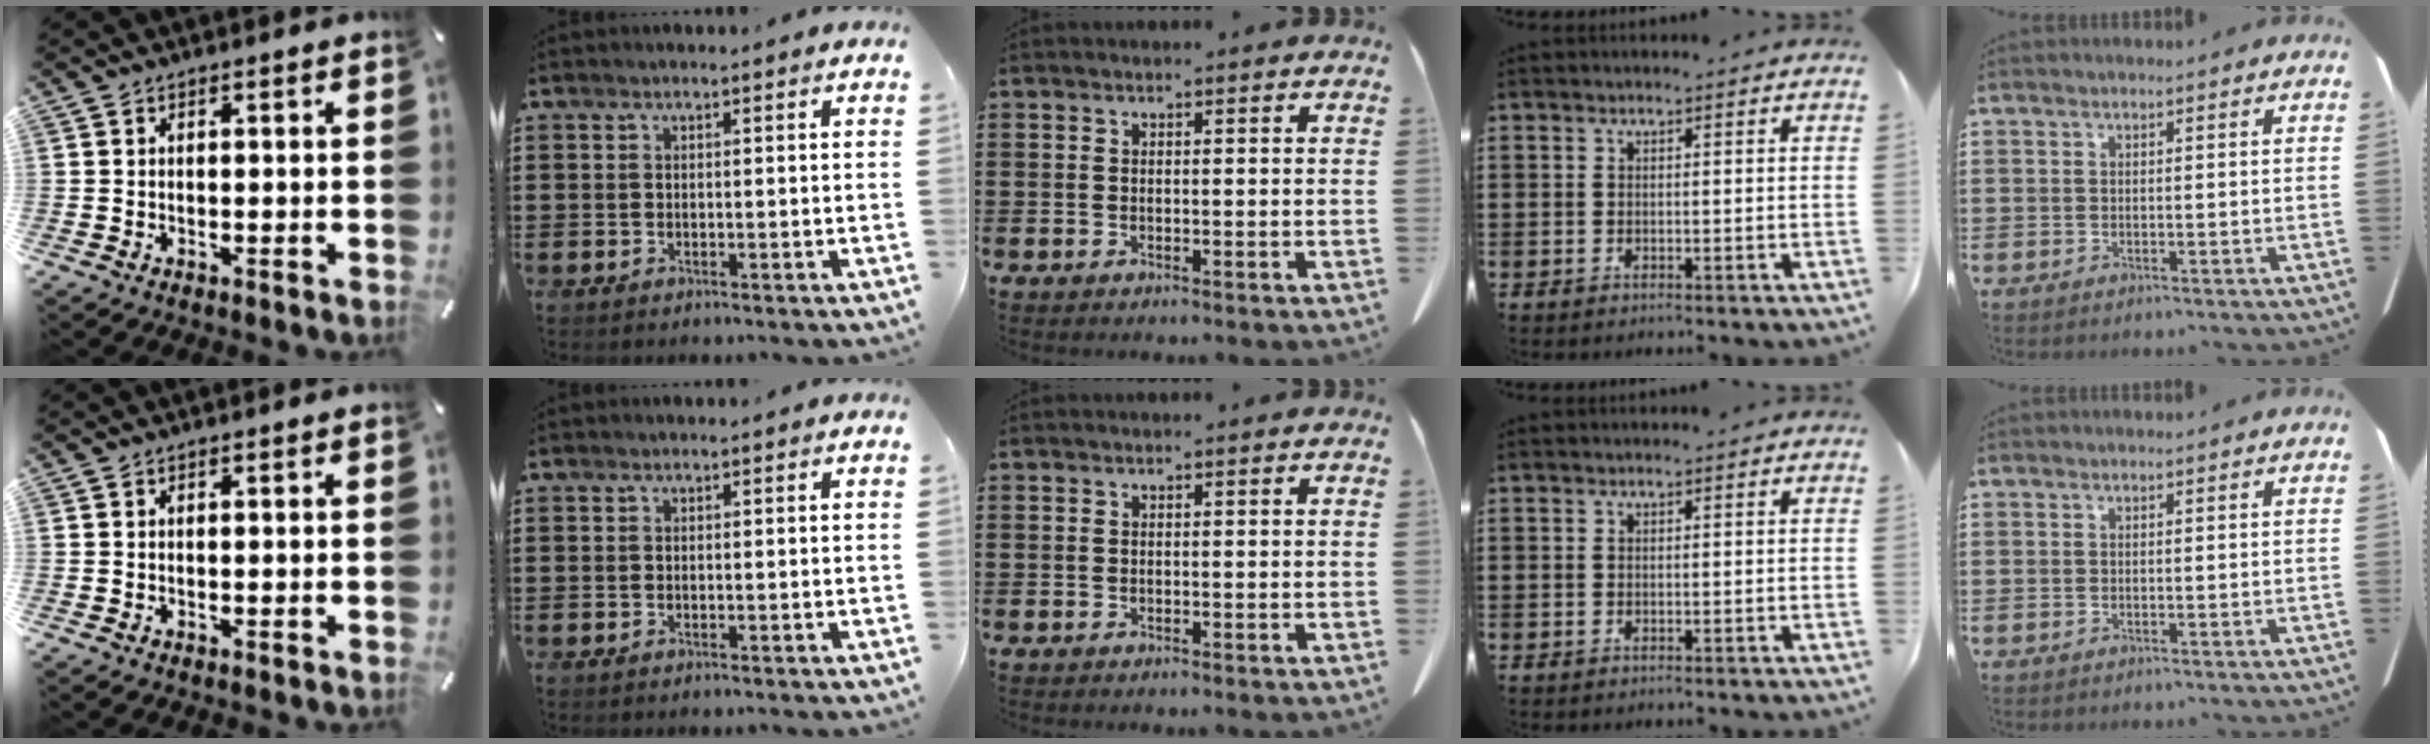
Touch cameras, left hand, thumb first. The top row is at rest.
{}